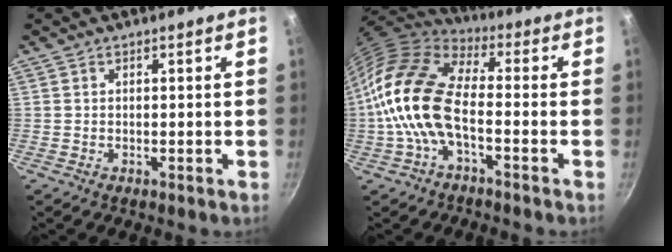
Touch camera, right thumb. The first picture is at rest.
{"total": 15.0, "force": [-2.6, 7.4, 12.8], "torque": [-0.239, 0.027, -0.066]}